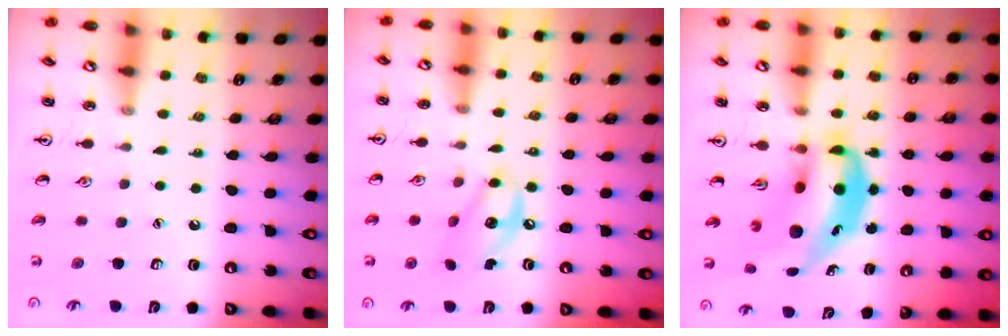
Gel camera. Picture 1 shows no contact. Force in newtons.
{"total": 9.0, "press": 8.8, "slide": 1.9}
{"total": 10.1, "press": 9.8, "slide": 2.8}